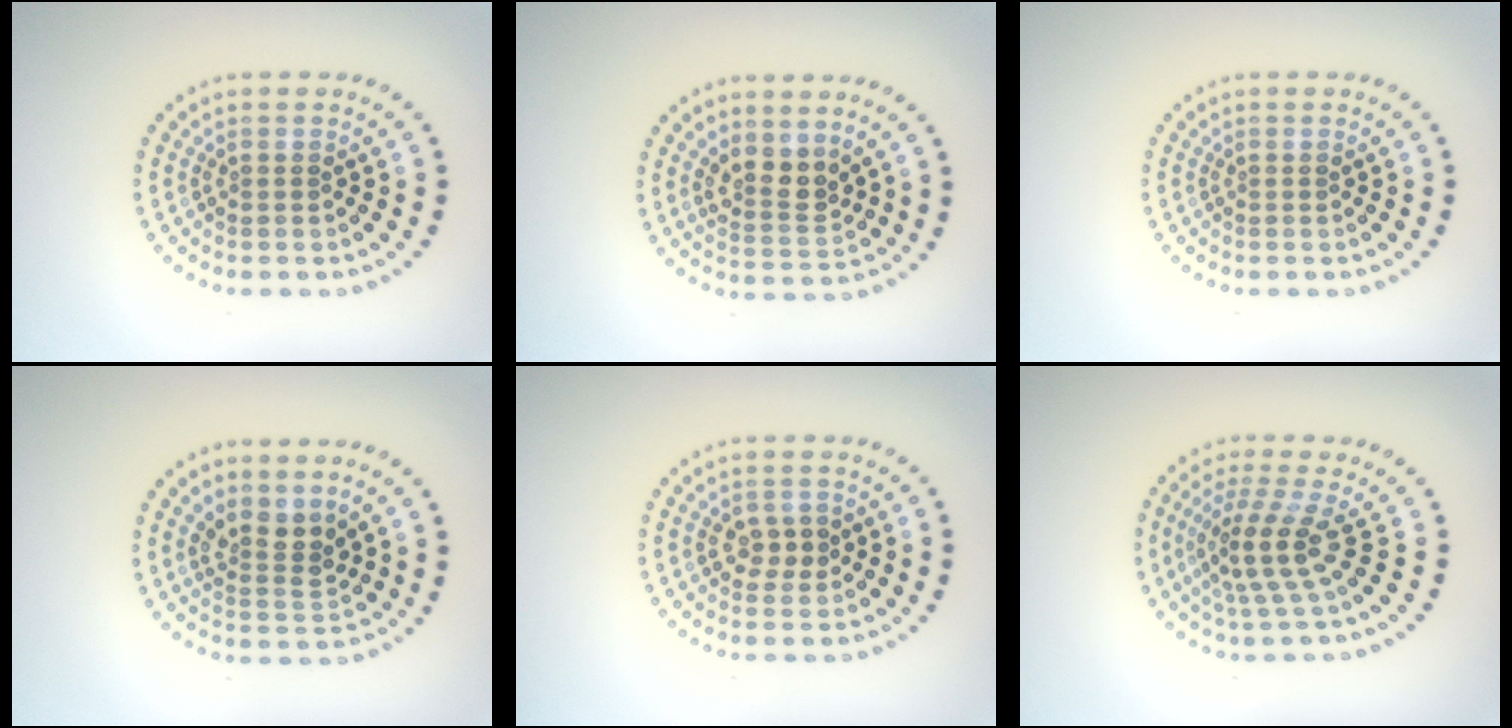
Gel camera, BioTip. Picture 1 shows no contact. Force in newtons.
{"total": 2.8, "press": 2.4, "slide": 1.3}
{"total": 0.0}
{"total": 2.6, "press": 2.2, "slide": 1.5}
{"total": 2.1, "press": 2.1, "slide": 0.3}
{"total": 3.8, "press": 2.7, "slide": 2.6}